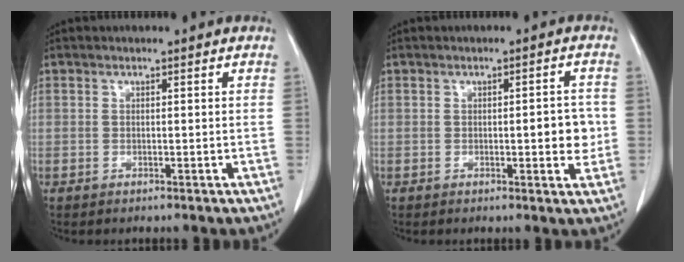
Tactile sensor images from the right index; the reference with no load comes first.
{"total": 4.0, "force": [-0.4, 1.2, 3.8], "torque": [-0.047, 0.001, -0.004]}